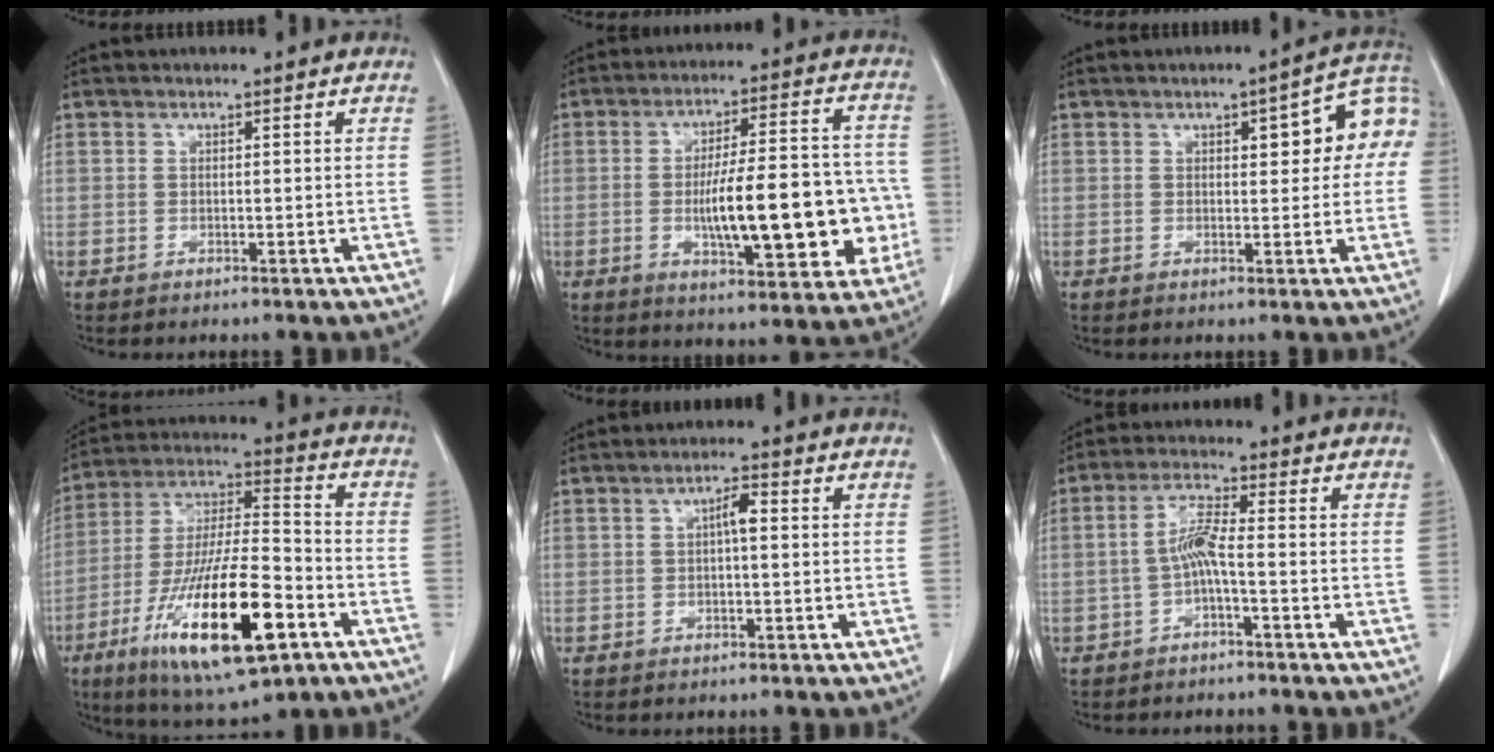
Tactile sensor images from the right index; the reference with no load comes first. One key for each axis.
{"total": 18.0, "fx": -2.8, "fy": 4.8, "fz": 17.2, "tx": -0.251, "ty": 0.021, "tz": -0.032}
{"total": 9.1, "fx": 2.2, "fy": 3.0, "fz": 8.3, "tx": -0.095, "ty": 0.034, "tz": 0.024}
{"total": 21.5, "fx": -9.3, "fy": 4.8, "fz": 18.8, "tx": -0.374, "ty": -0.029, "tz": -0.156}
{"total": 2.6, "fx": 0.3, "fy": 0.5, "fz": 2.5, "tx": -0.044, "ty": 0.005, "tz": 0.004}
{"total": 4.6, "fx": -1.1, "fy": 0.2, "fz": 4.4, "tx": -0.091, "ty": 0.010, "tz": -0.022}